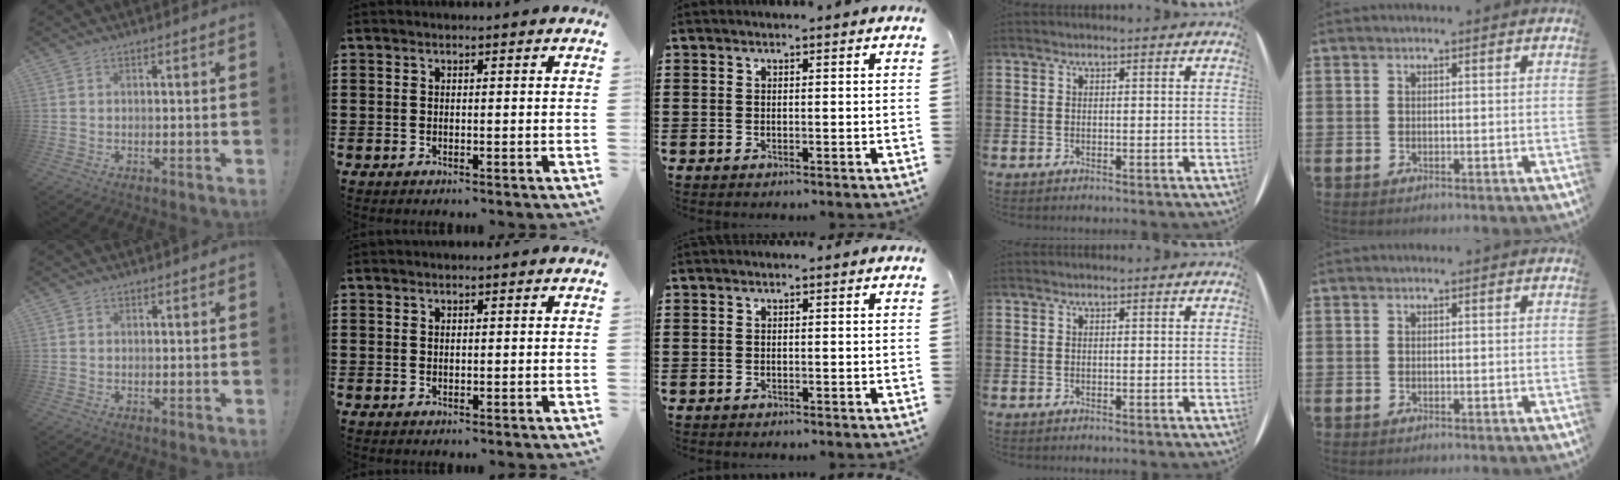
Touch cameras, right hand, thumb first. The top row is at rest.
{"thumb": {"total": 0.5, "force": [0.1, 0.5, -0.1], "torque": [0.008, -0.002, 0.001]}, "index": {"total": 0.5, "force": [0.3, 0.4, 0.2], "torque": [-0.005, 0.003, 0.006]}}